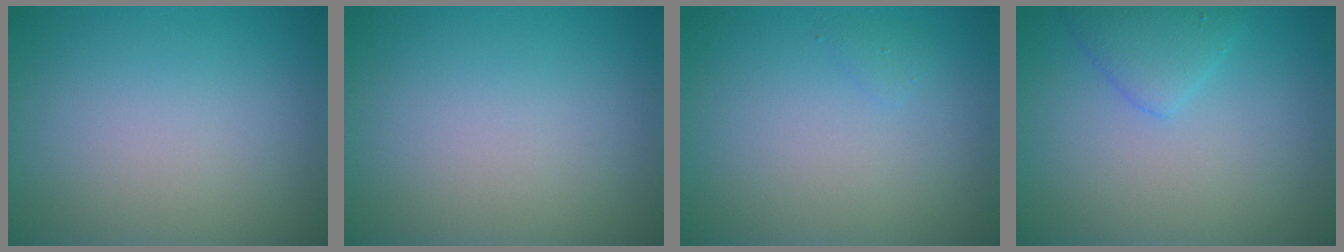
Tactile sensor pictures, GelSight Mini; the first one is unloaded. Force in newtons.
{"total": 0.0}
{"total": 0.5, "press": 0.5, "slide": 0.0}
{"total": 2.2, "press": 2.2, "slide": 0.2}